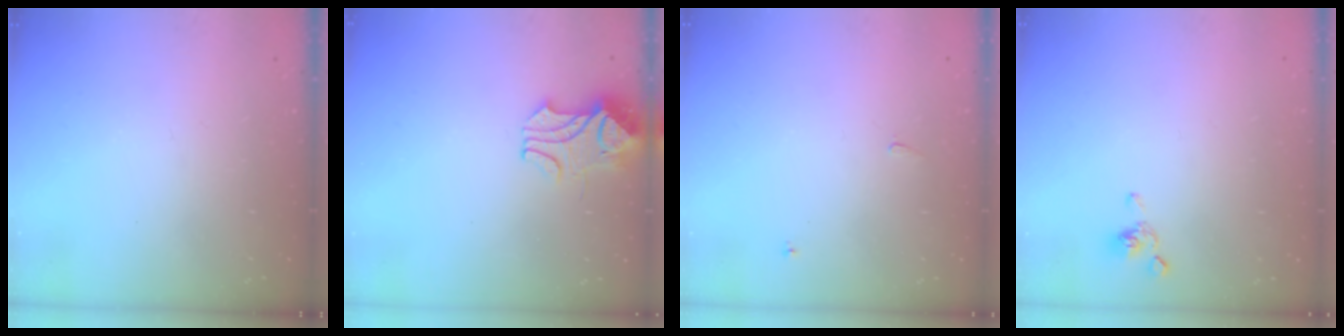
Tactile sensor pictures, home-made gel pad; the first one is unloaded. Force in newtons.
{"total": 2.2, "press": 2.0, "slide": 0.9}
{"total": 0.6, "press": 0.5, "slide": 0.2}
{"total": 2.3, "press": 2.3, "slide": 0.6}